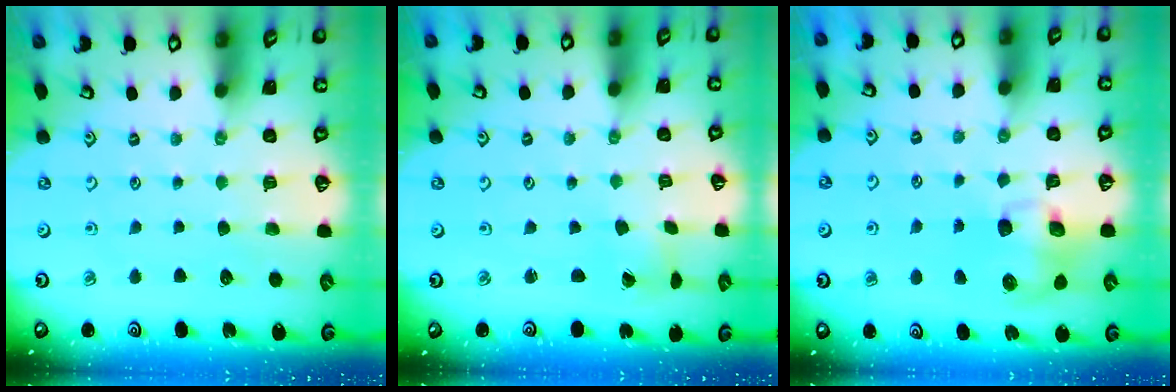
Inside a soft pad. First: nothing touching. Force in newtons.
{"total": 1.4, "press": 1.4, "slide": 0.3}
{"total": 8.7, "press": 8.6, "slide": 1.2}